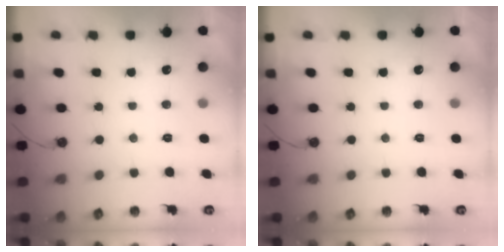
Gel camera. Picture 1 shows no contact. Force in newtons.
{"total": 0.0}